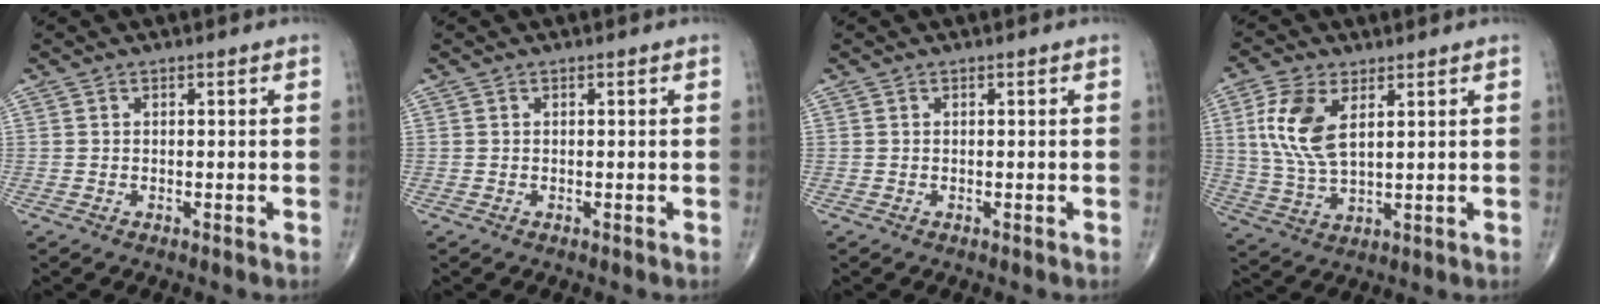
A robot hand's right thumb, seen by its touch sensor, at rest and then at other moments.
{"total": 0.0}
{"total": 0.0}
{"total": 10.9, "force": [3.5, 5.4, 8.8], "torque": [-0.186, -0.007, 0.074]}